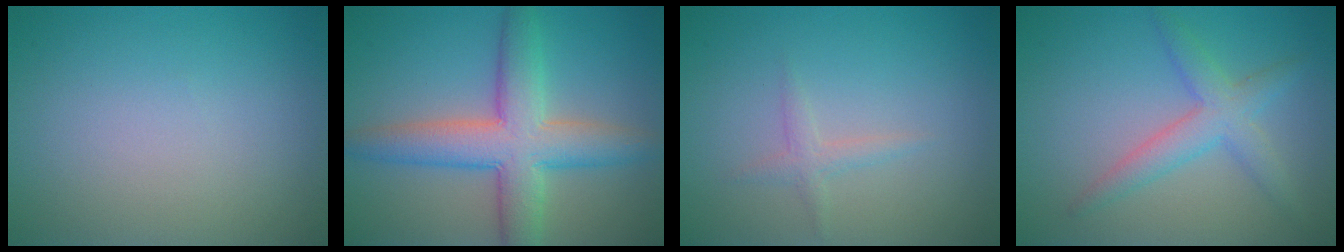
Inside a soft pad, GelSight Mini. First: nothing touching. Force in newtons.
{"total": 7.3, "press": 7.3, "slide": 0.3}
{"total": 1.2, "press": 1.2, "slide": 0.0}
{"total": 3.3, "press": 3.3, "slide": 0.1}